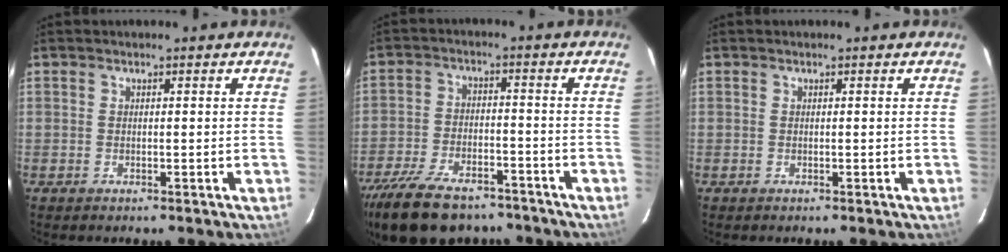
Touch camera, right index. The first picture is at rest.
{"total": 19.2, "force": [-14.8, 8.3, 9.0], "torque": [-0.206, -0.015, -0.233]}
{"total": 0.0}